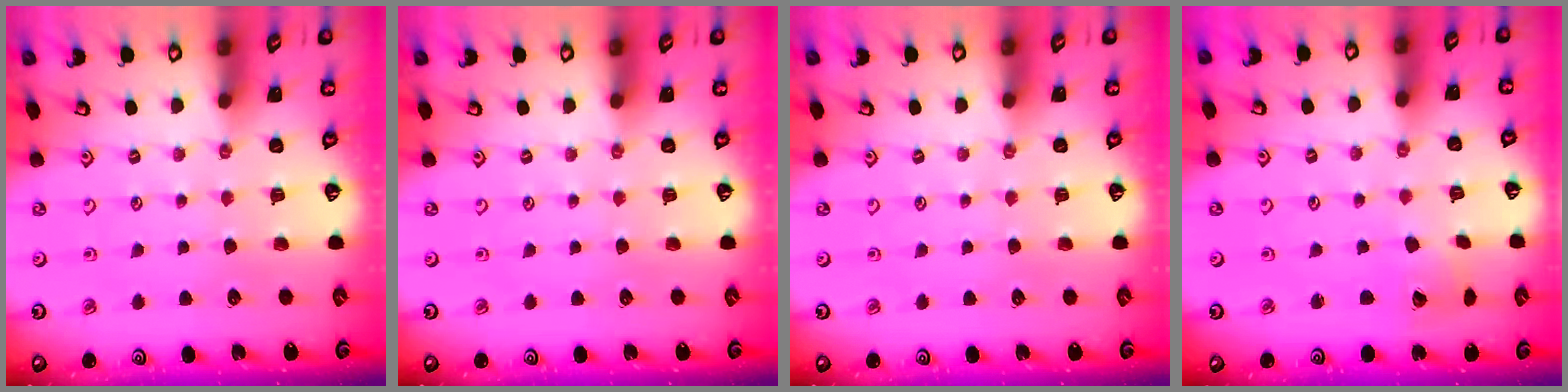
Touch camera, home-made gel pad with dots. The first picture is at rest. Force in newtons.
{"total": 0.0}
{"total": 0.0}
{"total": 4.4, "press": 4.4, "slide": 0.5}